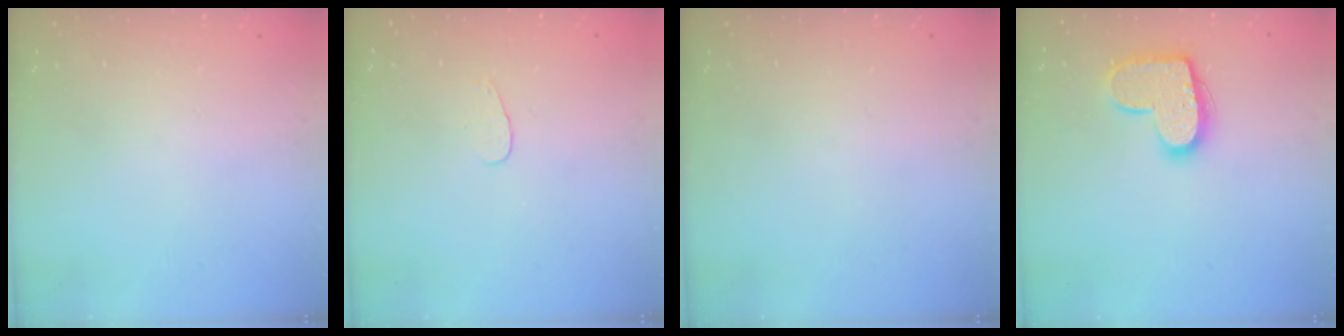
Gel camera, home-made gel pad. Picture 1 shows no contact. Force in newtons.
{"total": 3.2, "press": 3.2, "slide": 0.3}
{"total": 0.0}
{"total": 13.7, "press": 13.7, "slide": 0.6}